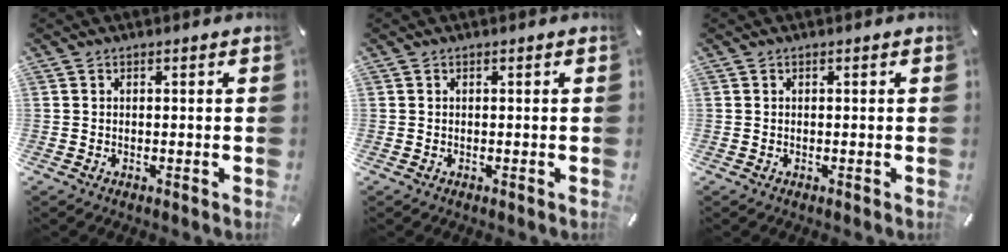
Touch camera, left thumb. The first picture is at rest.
{"total": 0.0}
{"total": 0.0}